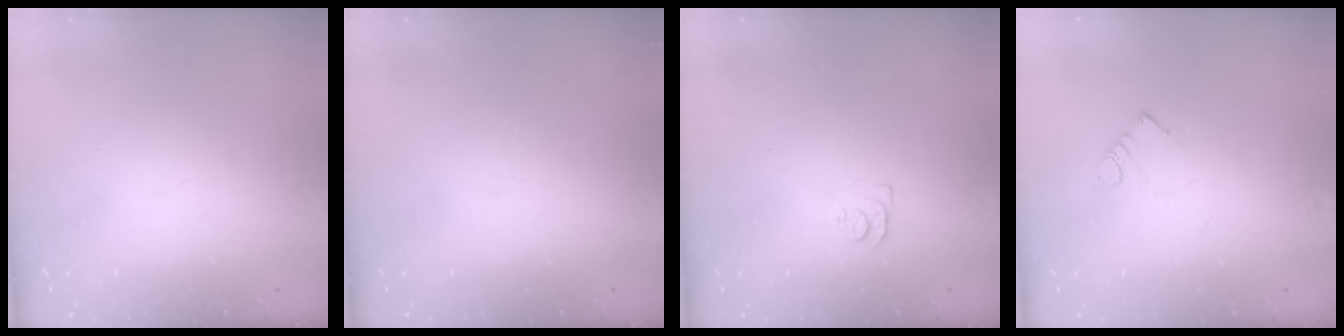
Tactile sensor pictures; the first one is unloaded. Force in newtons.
{"total": 0.0}
{"total": 4.3, "press": 4.3, "slide": 0.6}
{"total": 2.9, "press": 2.9, "slide": 0.5}